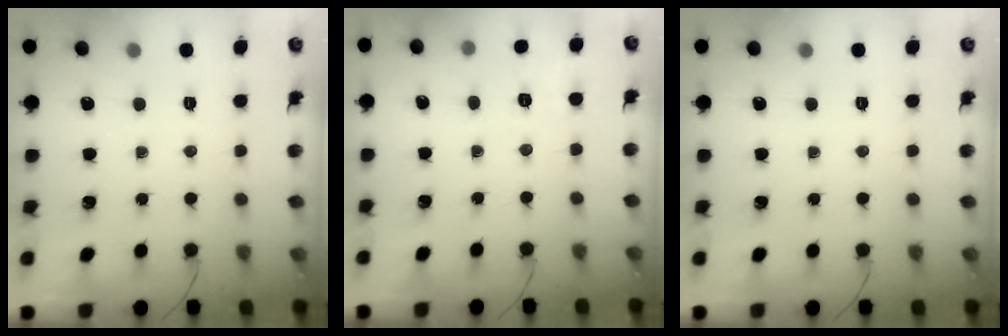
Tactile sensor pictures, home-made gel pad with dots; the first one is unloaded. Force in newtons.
{"total": 2.2, "press": 0.7, "slide": 2.0}
{"total": 0.0}